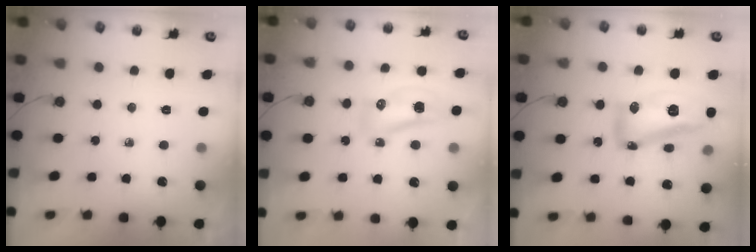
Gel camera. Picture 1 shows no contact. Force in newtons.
{"total": 20.2, "press": 11.9, "slide": 16.3}
{"total": 17.0, "press": 16.9, "slide": 1.5}